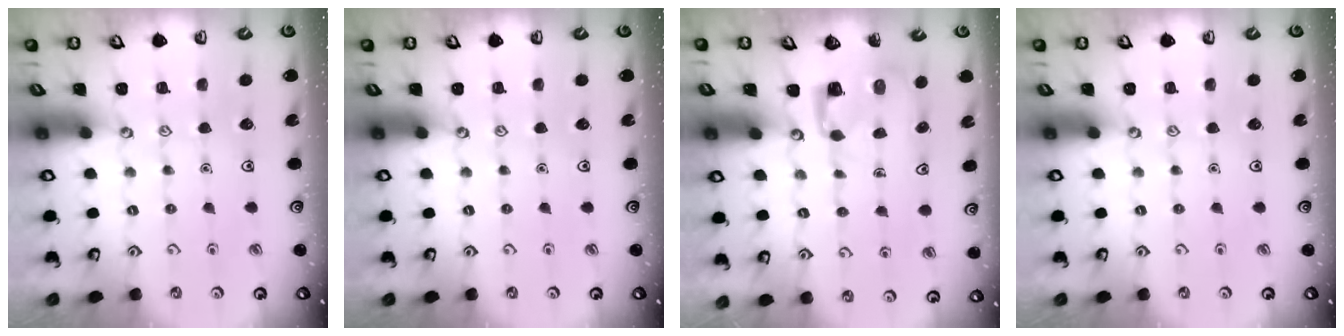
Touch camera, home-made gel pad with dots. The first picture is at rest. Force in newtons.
{"total": 0.0}
{"total": 3.8, "press": 3.8, "slide": 0.2}
{"total": 0.0}